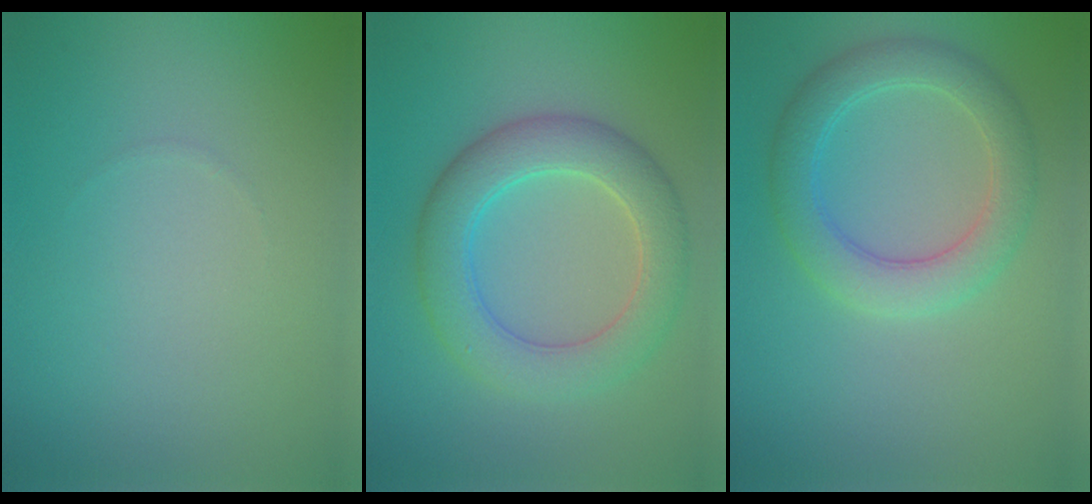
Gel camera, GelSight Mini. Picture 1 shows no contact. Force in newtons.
{"total": 4.7, "press": 4.7, "slide": 0.5}
{"total": 4.4, "press": 4.4, "slide": 0.2}